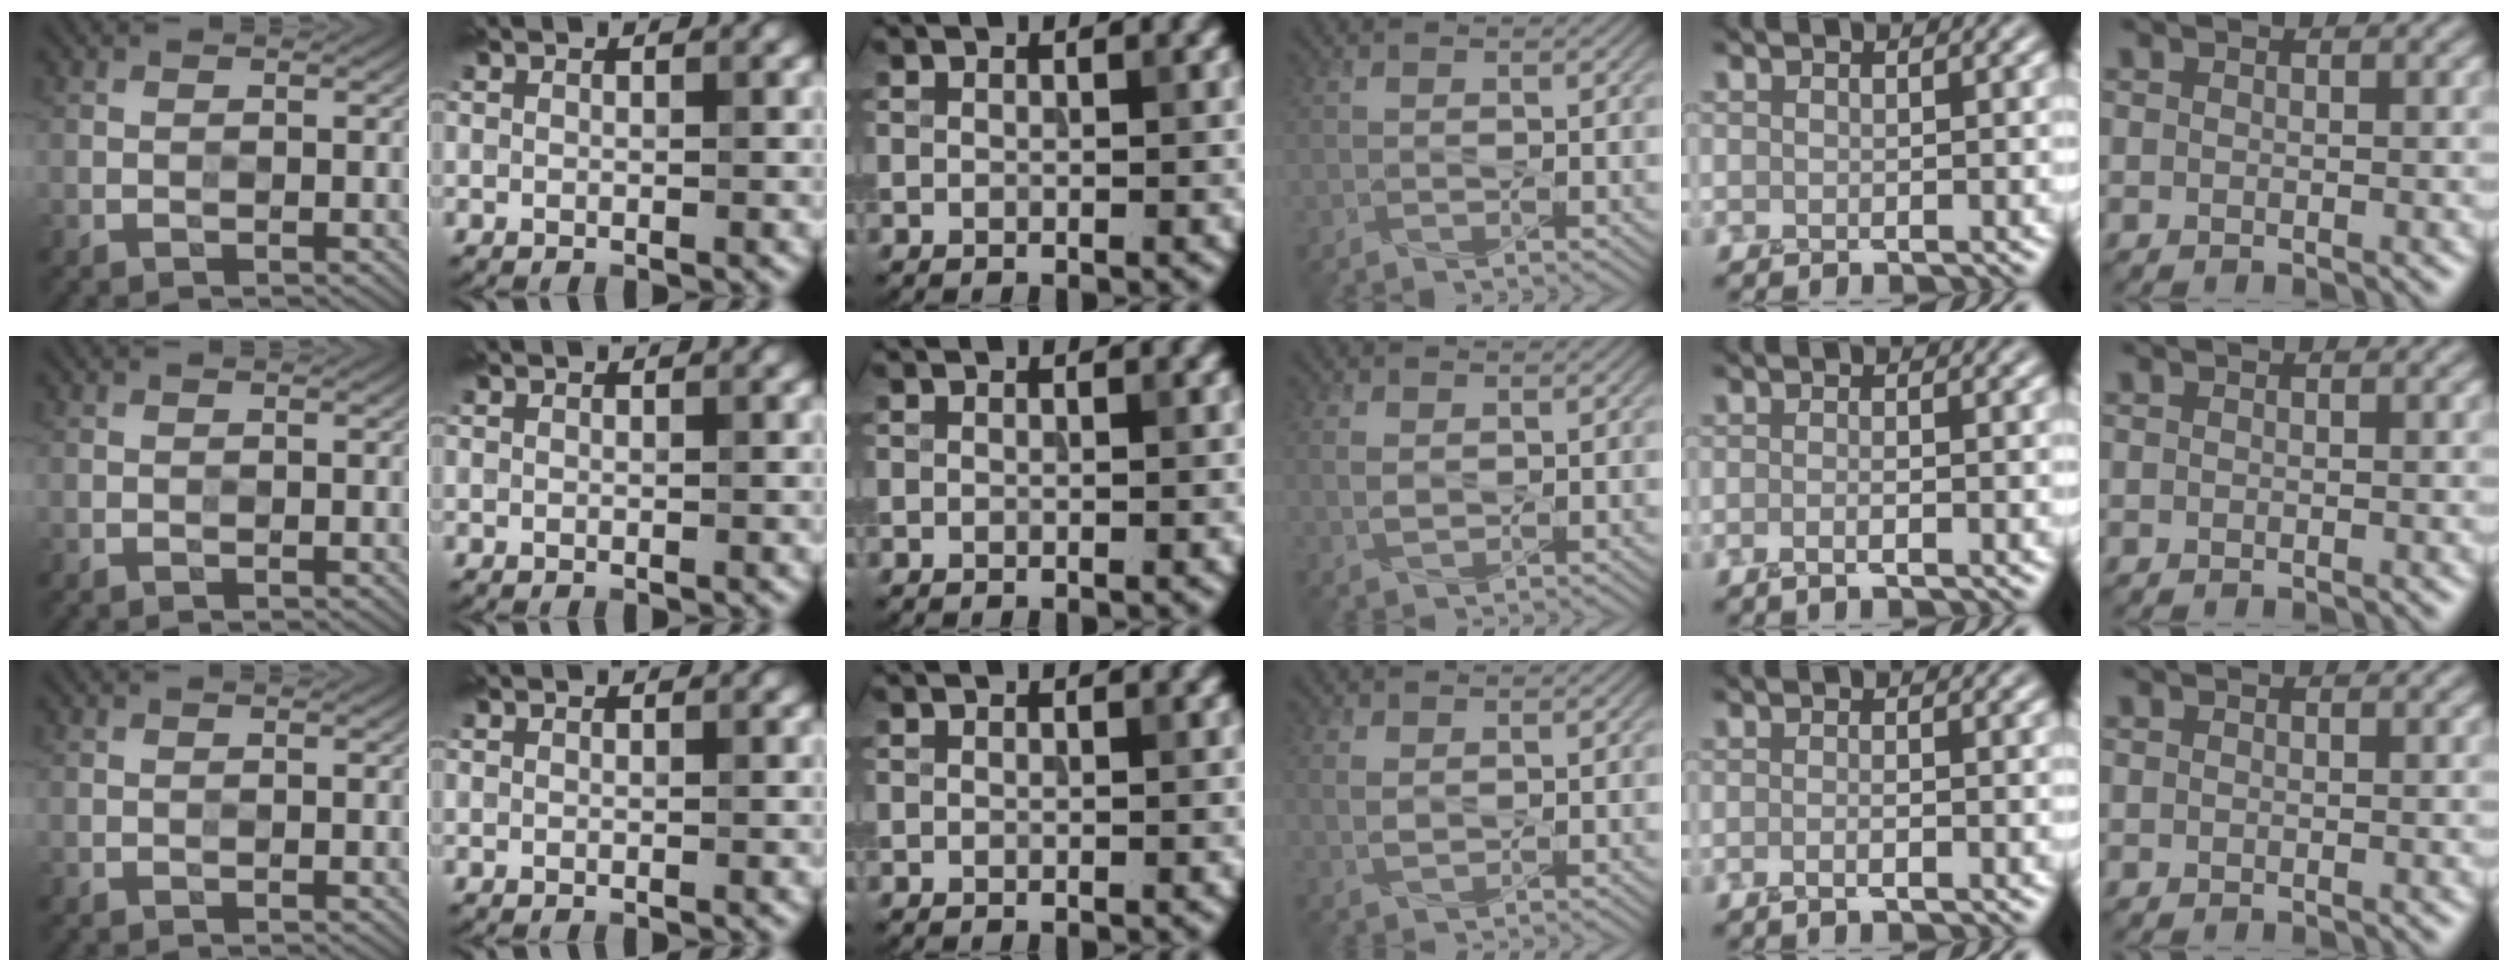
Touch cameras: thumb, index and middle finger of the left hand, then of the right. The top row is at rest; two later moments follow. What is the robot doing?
{"motion": "squeeze", "object": "foam earplug"}